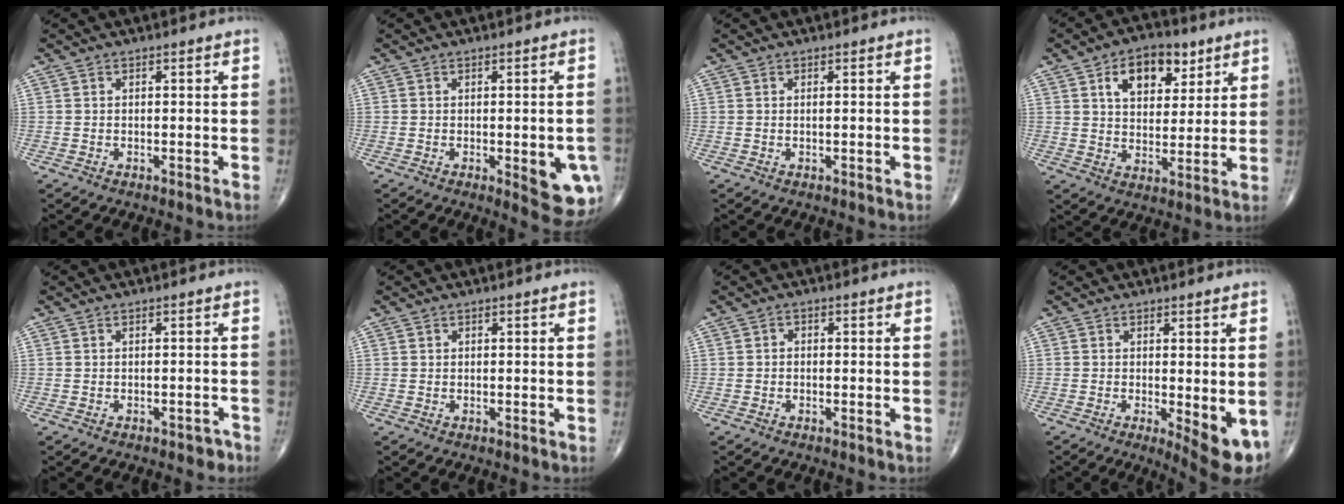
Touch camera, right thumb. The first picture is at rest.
{"total": 8.9, "force": [-2.2, 3.0, 8.1], "torque": [-0.079, -0.014, -0.019]}
{"total": 0.0}
{"total": 11.7, "force": [5.5, 7.2, 7.4], "torque": [-0.079, -0.019, 0.088]}
{"total": 1.7, "force": [-1.2, 0.9, 0.7], "torque": [-0.006, 0.011, -0.013]}
{"total": 0.0}
{"total": 0.9, "force": [-0.2, 0.8, 0.4], "torque": [0.004, 0.004, -0.009]}
{"total": 7.5, "force": [-1.2, 2.3, 7.0], "torque": [-0.091, -0.020, -0.011]}